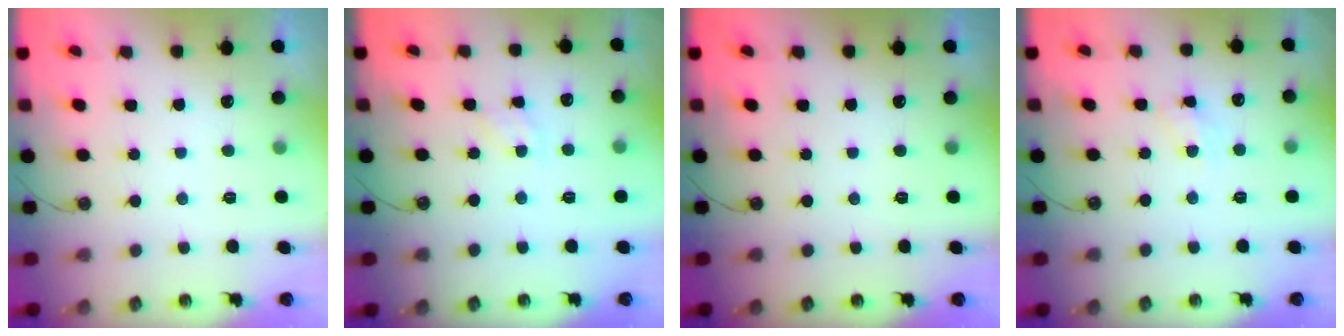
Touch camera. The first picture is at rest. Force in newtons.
{"total": 1.6, "press": 1.6, "slide": 0.2}
{"total": 0.0}
{"total": 5.3, "press": 5.3, "slide": 0.6}